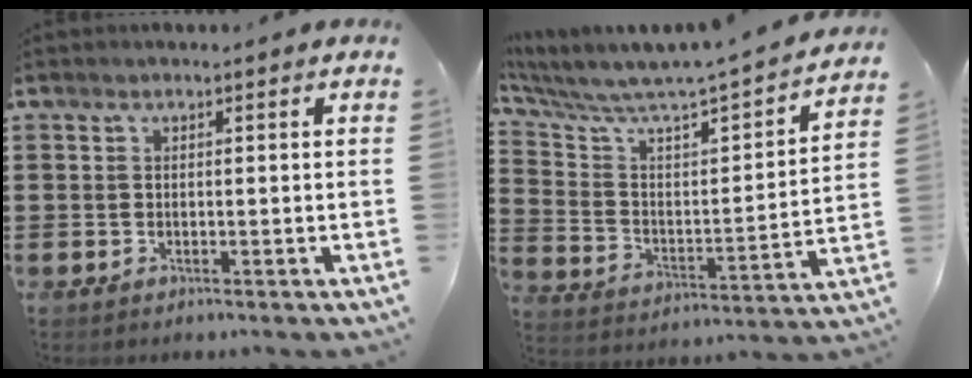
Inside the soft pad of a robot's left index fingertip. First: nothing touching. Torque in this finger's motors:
{"motor_torque": [1.14, -1.00, 0.53, 0.21]}